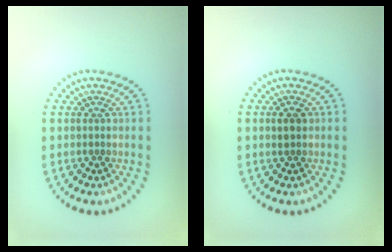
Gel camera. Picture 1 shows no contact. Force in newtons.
{"total": 1.2, "press": 1.2, "slide": 0.3}